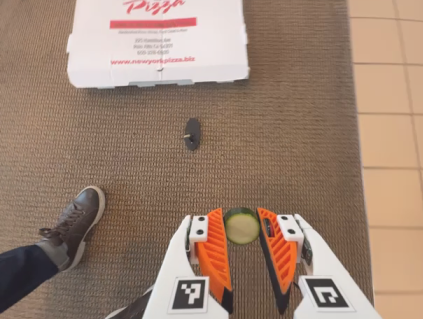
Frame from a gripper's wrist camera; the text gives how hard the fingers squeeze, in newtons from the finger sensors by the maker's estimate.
{"total": 7.3, "left": 6.8, "right": 7.7}